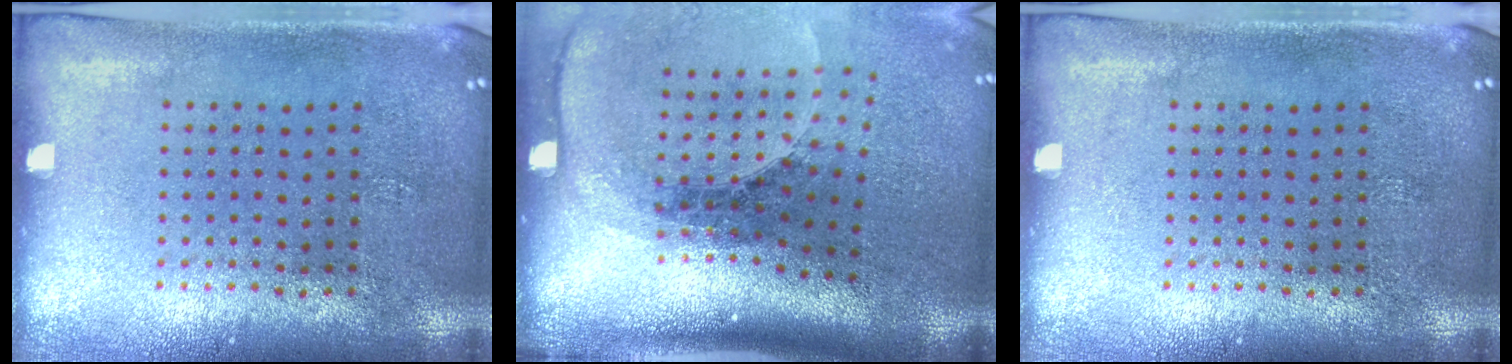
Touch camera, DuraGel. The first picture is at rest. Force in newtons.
{"total": 2.6, "press": 1.9, "slide": 1.9}
{"total": 0.0}